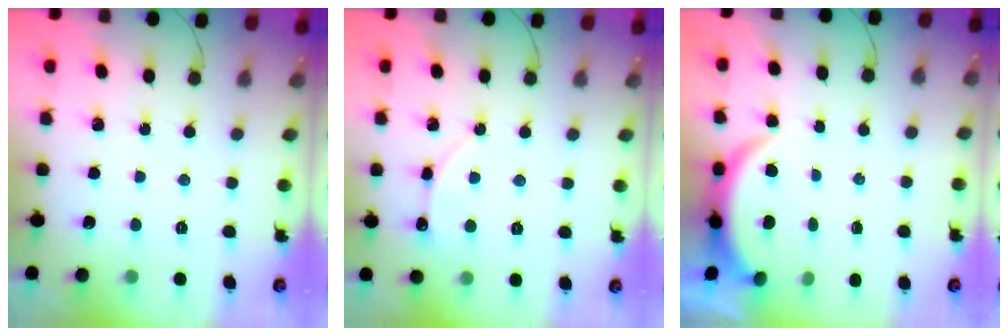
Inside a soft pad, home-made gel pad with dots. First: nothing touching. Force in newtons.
{"total": 4.0, "press": 3.9, "slide": 0.4}
{"total": 4.1, "press": 4.1, "slide": 0.5}